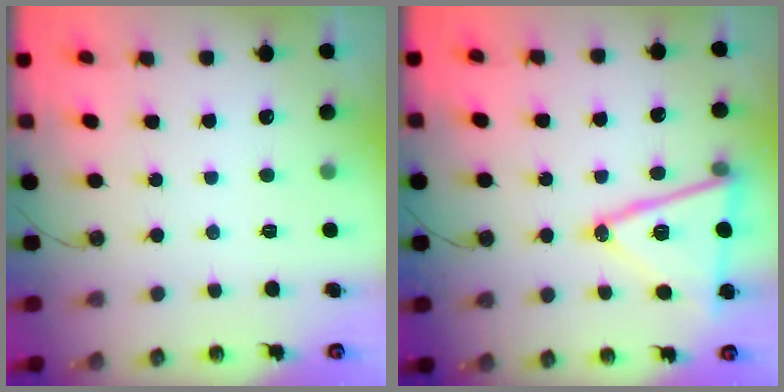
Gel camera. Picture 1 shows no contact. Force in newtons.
{"total": 16.5, "press": 16.2, "slide": 3.5}